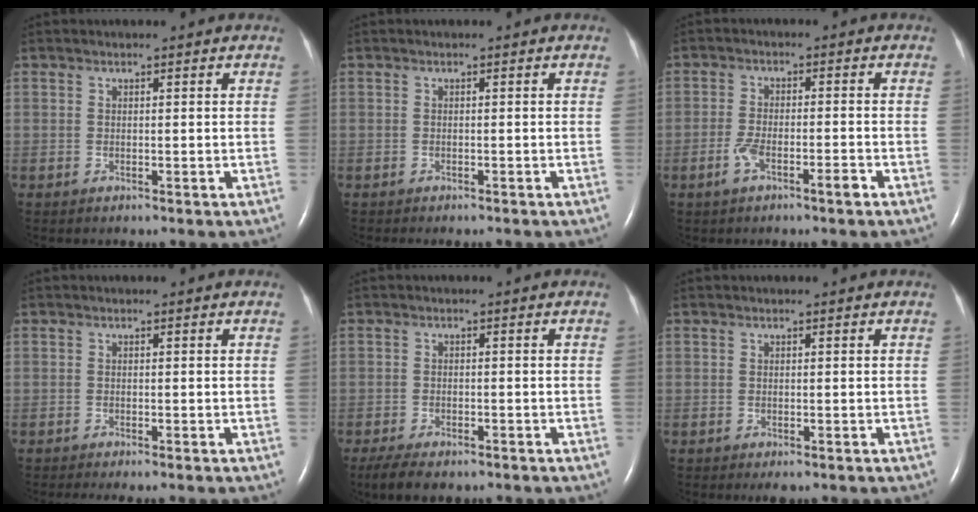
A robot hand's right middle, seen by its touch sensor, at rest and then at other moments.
{"total": 3.3, "force": [-2.8, 1.0, 1.4], "torque": [-0.018, -0.006, -0.028]}
{"total": 4.2, "force": [-2.4, 0.8, 3.3], "torque": [-0.072, 0.002, -0.045]}
{"total": 2.5, "force": [-2.2, -0.1, 1.3], "torque": [-0.019, -0.005, -0.031]}
{"total": 6.2, "force": [-4.7, 2.2, 3.3], "torque": [-0.058, -0.012, -0.067]}
{"total": 1.4, "force": [-0.9, 0.5, 0.9], "torque": [-0.011, -0.003, -0.007]}